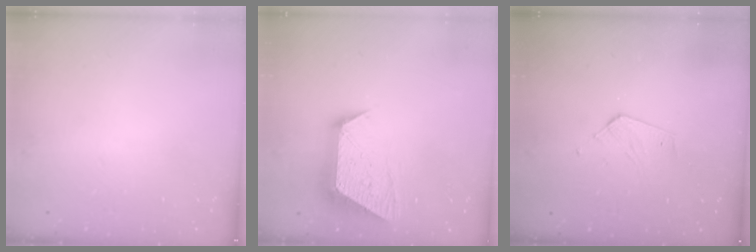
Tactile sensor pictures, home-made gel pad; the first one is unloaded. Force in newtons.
{"total": 12.1, "press": 12.1, "slide": 1.0}
{"total": 4.1, "press": 4.1, "slide": 0.4}